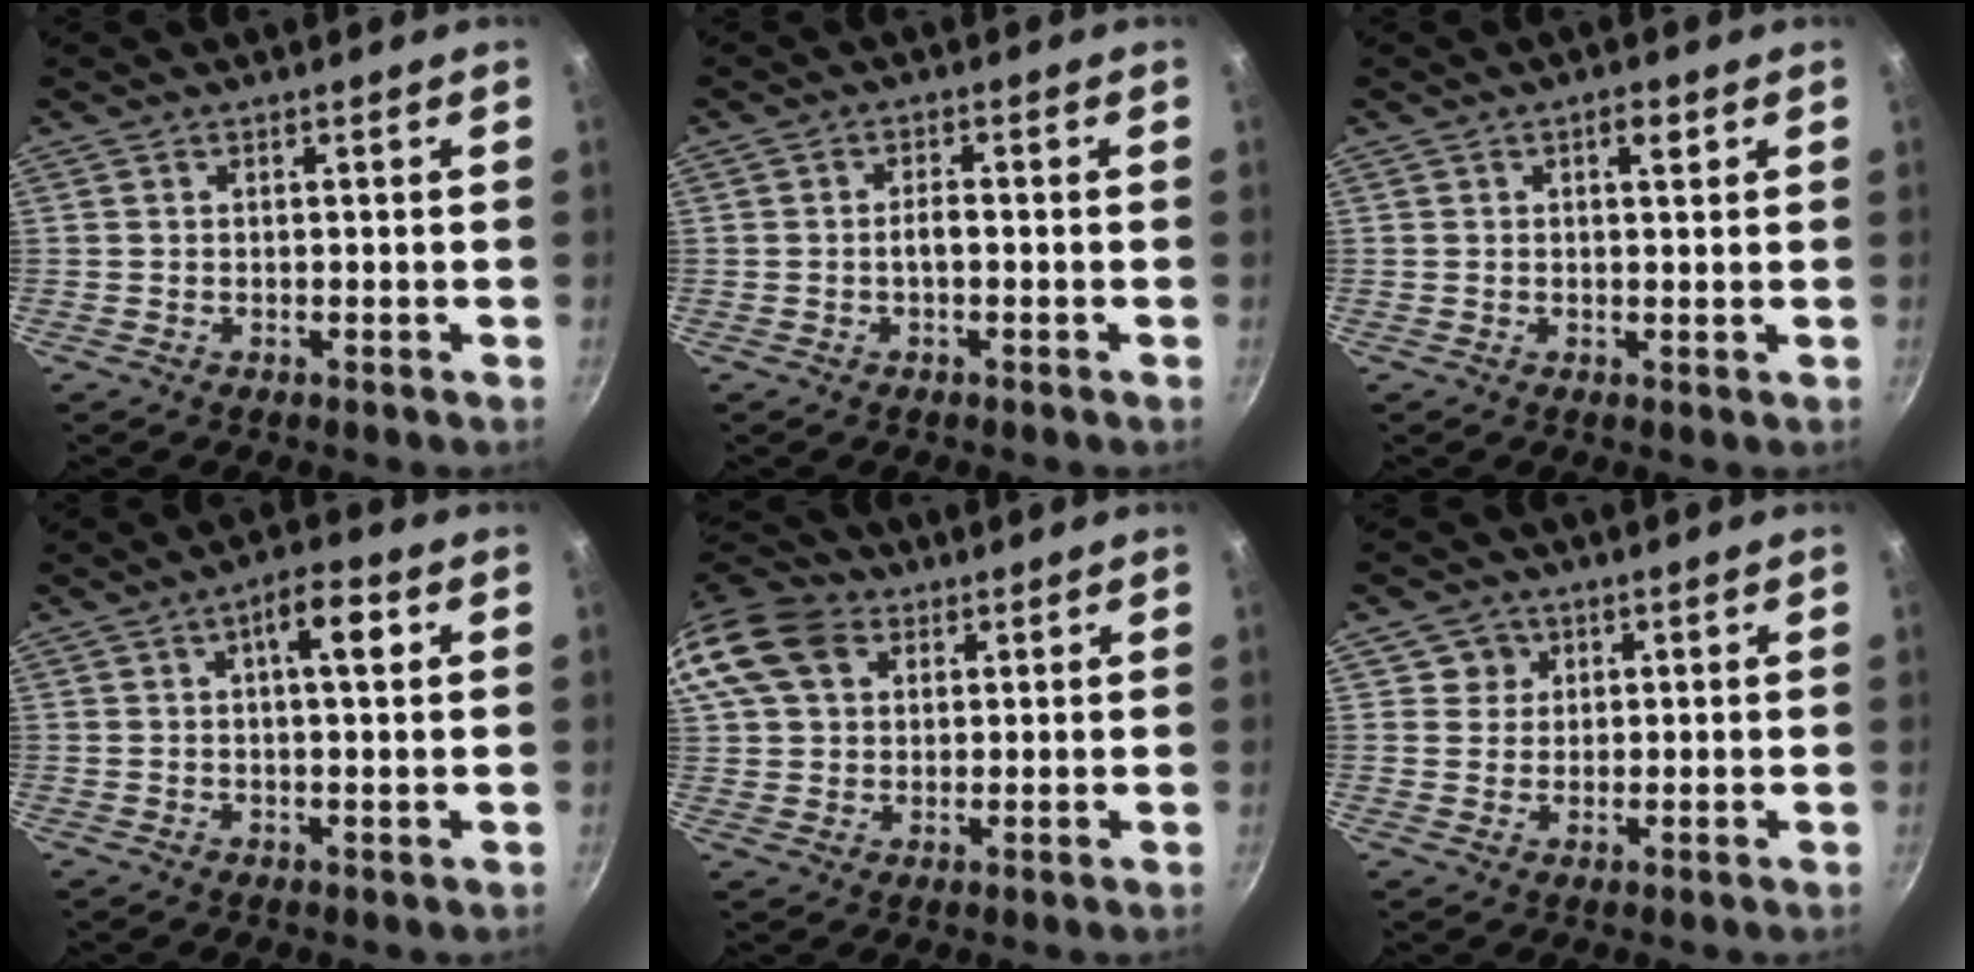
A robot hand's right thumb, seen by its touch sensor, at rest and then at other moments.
{"total": 2.1, "force": [-0.5, 0.9, 1.9], "torque": [-0.030, 0.013, -0.010]}
{"total": 2.8, "force": [1.1, 1.1, 2.3], "torque": [-0.028, -0.003, 0.014]}
{"total": 6.6, "force": [1.9, 2.2, 6.0], "torque": [-0.083, 0.007, 0.024]}
{"total": 16.3, "force": [6.4, 12.1, 8.7], "torque": [-0.183, 0.023, 0.109]}
{"total": 3.7, "force": [1.4, 3.4, 0.3], "torque": [0.027, 0.004, 0.019]}